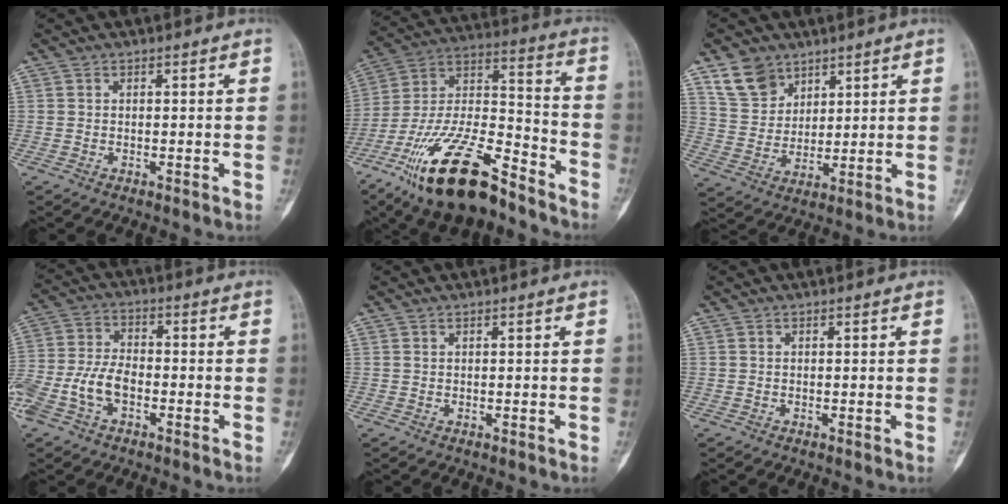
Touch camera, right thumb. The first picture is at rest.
{"total": 24.1, "force": [-16.1, 8.5, 15.8], "torque": [-0.304, 0.068, -0.288]}
{"total": 8.9, "force": [5.9, 6.1, 2.6], "torque": [-0.026, -0.029, 0.123]}
{"total": 10.8, "force": [-3.9, 6.4, 7.8], "torque": [-0.175, 0.027, -0.076]}
{"total": 0.0}
{"total": 0.0}